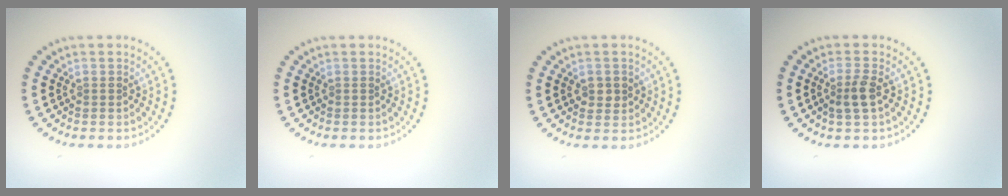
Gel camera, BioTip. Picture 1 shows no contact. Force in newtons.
{"total": 0.0}
{"total": 1.6, "press": 1.6, "slide": 0.2}
{"total": 2.2, "press": 2.0, "slide": 0.8}